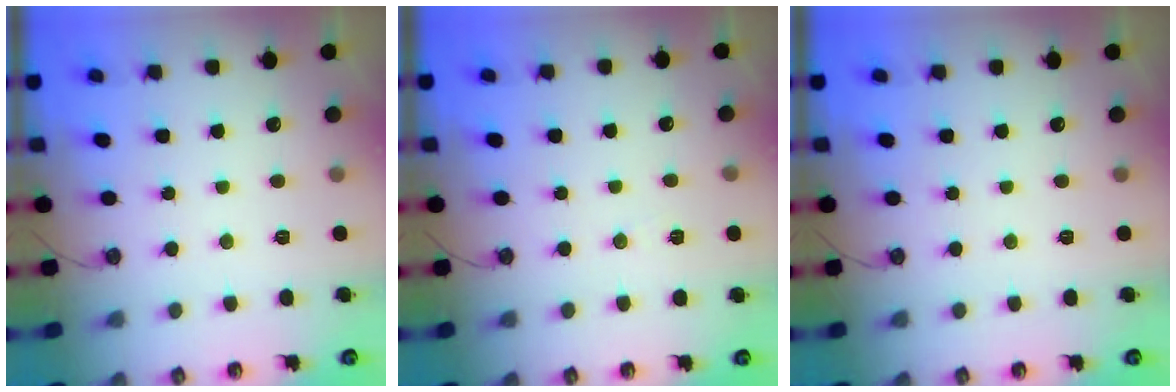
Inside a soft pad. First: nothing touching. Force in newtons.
{"total": 3.7, "press": 2.2, "slide": 3.0}
{"total": 0.0}